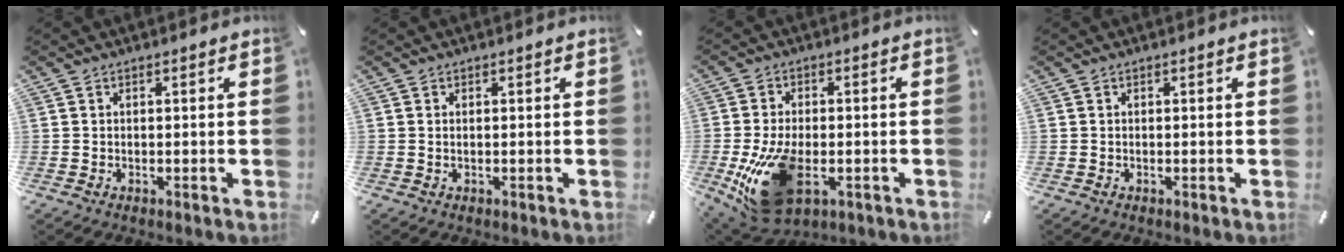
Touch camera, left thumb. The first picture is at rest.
{"total": 0.7, "force": [0.1, 0.1, 0.7], "torque": [-0.014, -0.002, 0.002]}
{"total": 16.7, "force": [-4.2, 9.5, 13.1], "torque": [-0.264, -0.006, -0.058]}
{"total": 0.0}